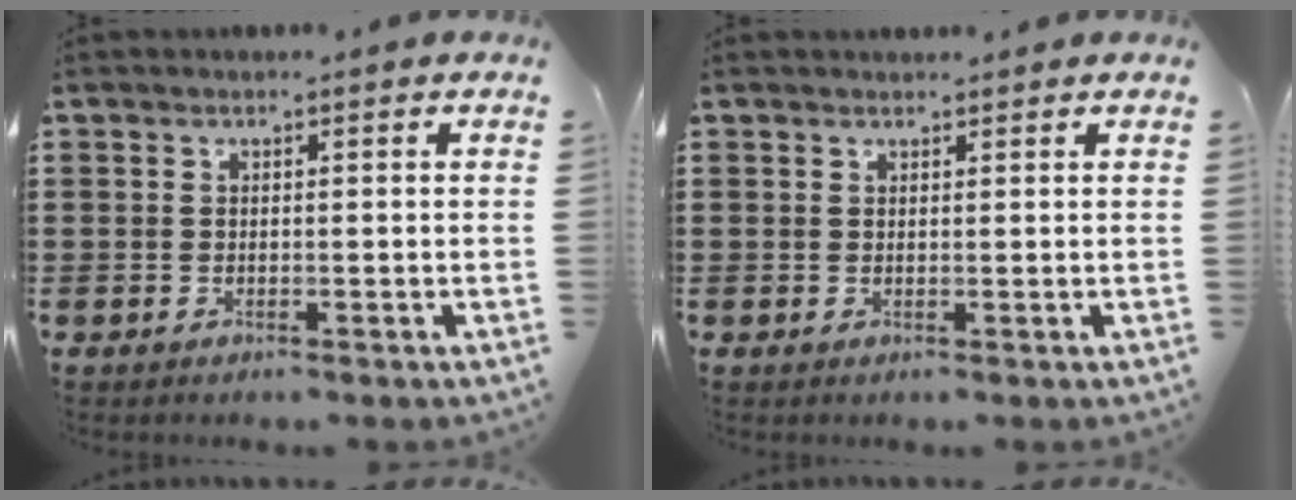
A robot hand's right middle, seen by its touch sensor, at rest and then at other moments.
{"total": 0.8, "force": [0.8, 0.2, 0.0], "torque": [0.006, -0.003, 0.013]}